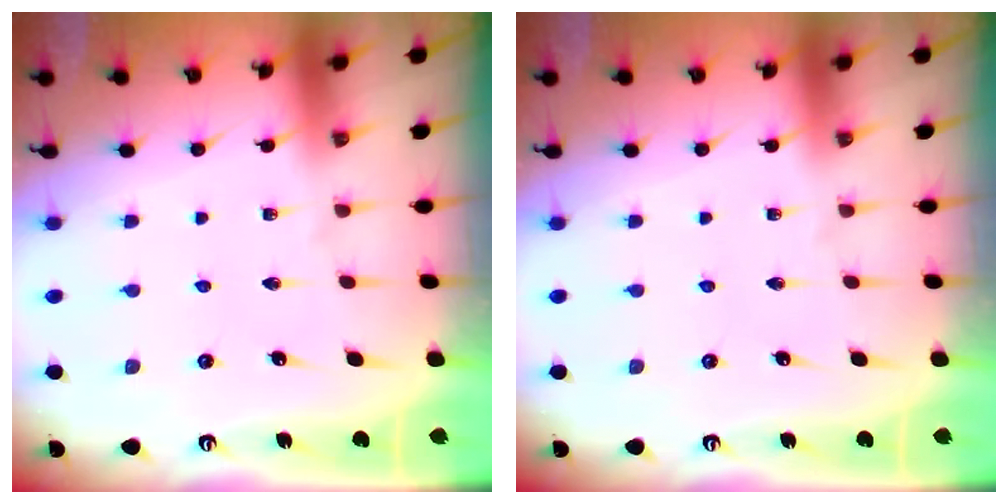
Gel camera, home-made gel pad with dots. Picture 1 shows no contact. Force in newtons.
{"total": 0.0}